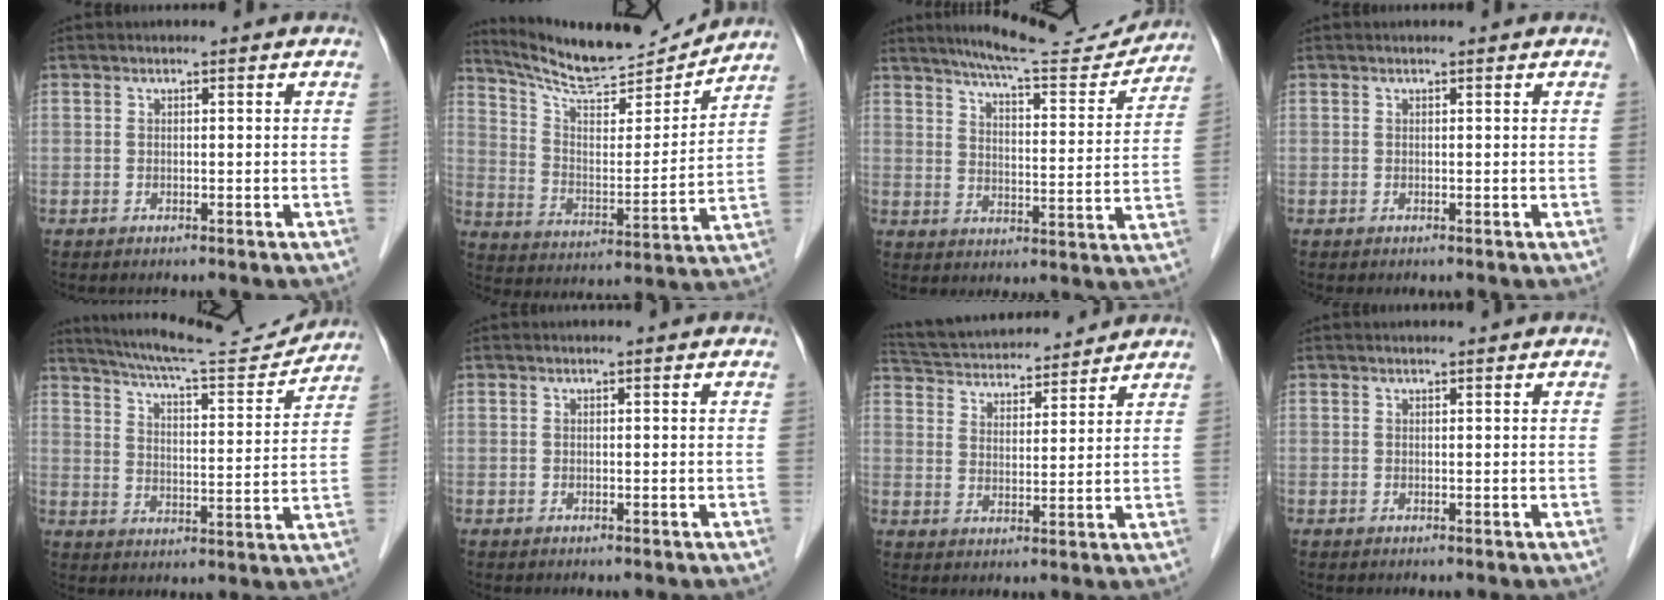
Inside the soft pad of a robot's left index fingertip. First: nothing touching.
{"total": 16.2, "force": [15.5, 1.1, 4.5], "torque": [-0.083, -0.014, 0.252]}
{"total": 15.1, "force": [14.3, 1.1, 4.8], "torque": [-0.074, -0.018, 0.195]}
{"total": 0.7, "force": [0.7, 0.0, 0.2], "torque": [-0.007, 0.007, 0.009]}
{"total": 15.9, "force": [15.2, 0.5, 4.7], "torque": [-0.085, -0.019, 0.220]}
{"total": 0.0}
{"total": 15.9, "force": [14.8, 3.2, 4.9], "torque": [-0.094, 0.035, 0.238]}
{"total": 1.0, "force": [0.9, 0.0, 0.4], "torque": [-0.006, 0.010, 0.017]}